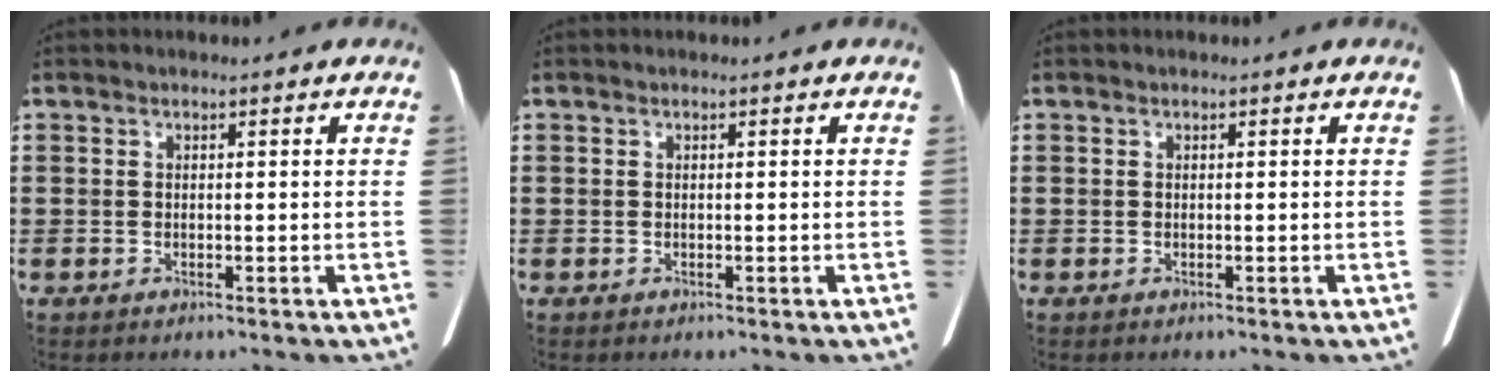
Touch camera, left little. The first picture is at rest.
{"total": 0.0}
{"total": 0.0}